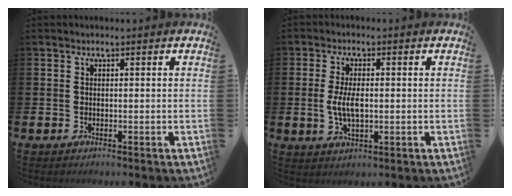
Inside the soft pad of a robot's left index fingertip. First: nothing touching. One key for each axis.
{"total": 4.6, "fx": 0.0, "fy": 2.1, "fz": 4.1, "tx": -0.080, "ty": 0.002, "tz": -0.005}